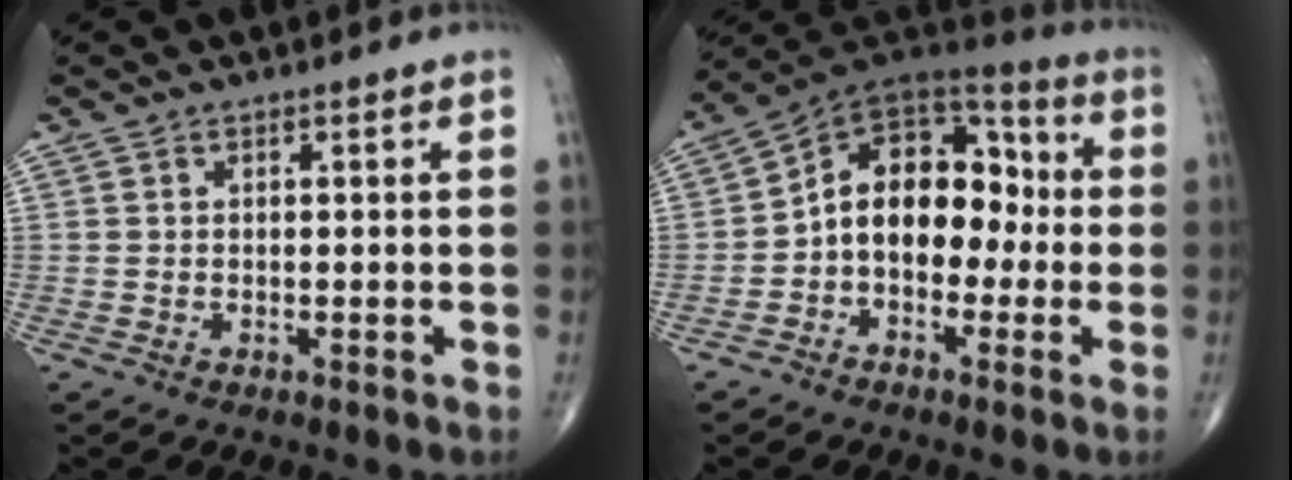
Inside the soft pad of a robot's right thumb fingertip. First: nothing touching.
{"total": 14.8, "force": [-1.4, 10.1, 10.8], "torque": [-0.128, 0.050, -0.039]}